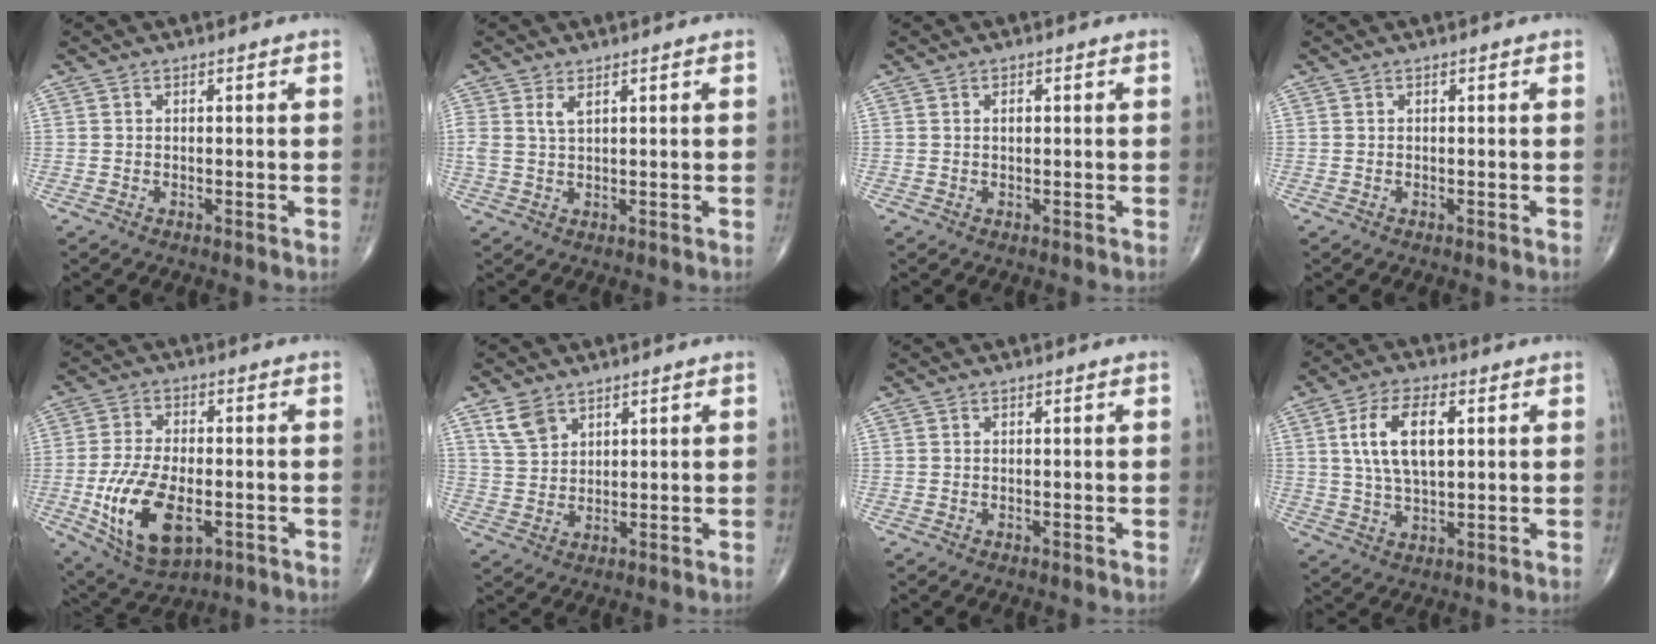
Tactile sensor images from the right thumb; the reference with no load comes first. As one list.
[{"total": 2.4, "force": [1.4, 0.9, 1.8], "torque": [-0.038, -0.001, 0.034]}, {"total": 1.1, "force": [0.3, 0.7, 0.9], "torque": [-0.011, 0.002, 0.005]}, {"total": 0.0}, {"total": 15.0, "force": [-4.0, 7.8, 12.2], "torque": [-0.226, 0.000, -0.059]}, {"total": 5.2, "force": [3.4, 3.3, 2.3], "torque": [-0.033, -0.014, 0.073]}, {"total": 0.0}, {"total": 10.8, "force": [2.6, 5.1, 9.1], "torque": [-0.167, 0.000, 0.051]}]